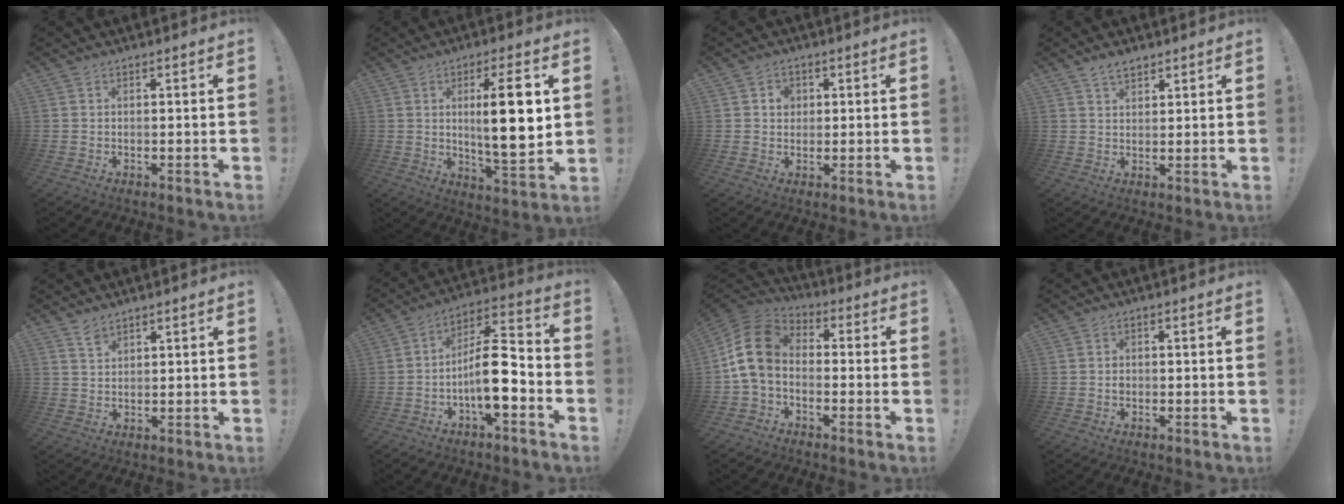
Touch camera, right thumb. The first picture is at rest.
{"total": 14.4, "force": [2.7, 3.2, 13.8], "torque": [-0.210, -0.012, 0.031]}
{"total": 3.5, "force": [0.8, 3.1, 1.3], "torque": [-0.012, -0.003, 0.011]}
{"total": 3.9, "force": [2.9, 2.0, 1.6], "torque": [-0.026, -0.012, 0.054]}
{"total": 3.2, "force": [2.7, 1.4, 1.1], "torque": [-0.011, -0.021, 0.050]}
{"total": 14.5, "force": [-4.1, 5.2, 12.9], "torque": [-0.221, 0.020, -0.065]}
{"total": 14.1, "force": [-0.3, 9.6, 10.3], "torque": [-0.205, 0.017, 0.001]}
{"total": 1.3, "force": [-0.3, 1.1, 0.5], "torque": [-0.014, 0.005, -0.007]}